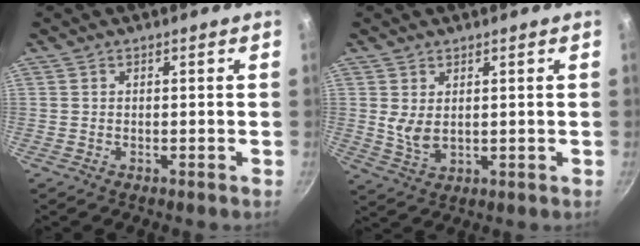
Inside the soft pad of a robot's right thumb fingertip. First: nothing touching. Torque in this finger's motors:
{"motor_torque": [1.76, 3.25, -0.18, 0.02, 0.04]}